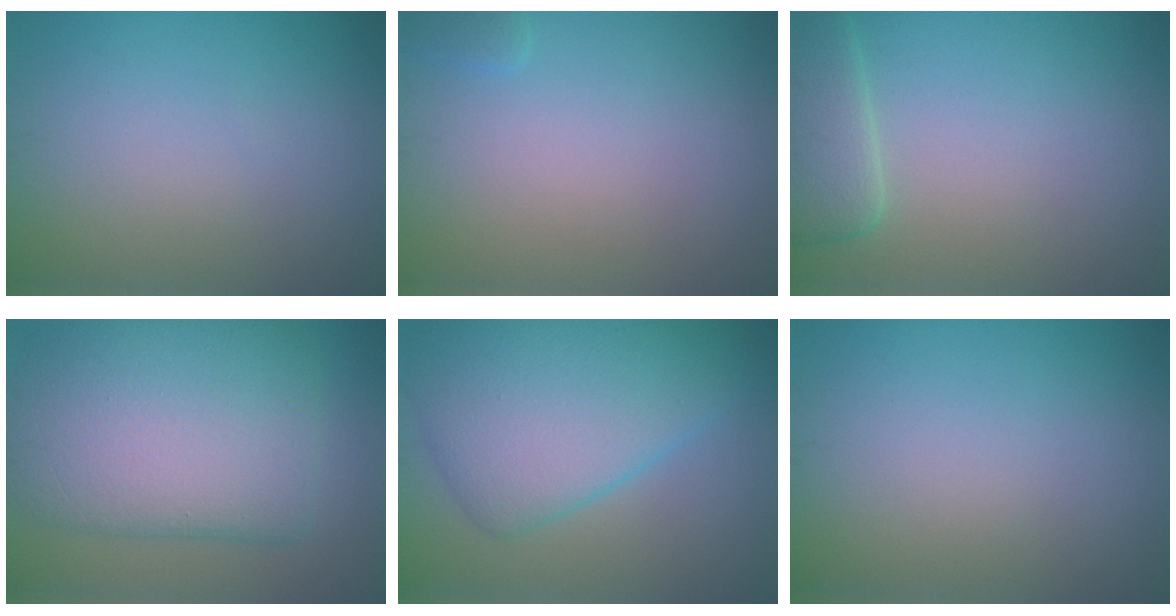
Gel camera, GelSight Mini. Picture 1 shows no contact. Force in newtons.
{"total": 0.7, "press": 0.7, "slide": 0.1}
{"total": 4.2, "press": 4.1, "slide": 0.4}
{"total": 10.8, "press": 10.8, "slide": 0.6}
{"total": 9.3, "press": 9.3, "slide": 0.3}
{"total": 0.0}